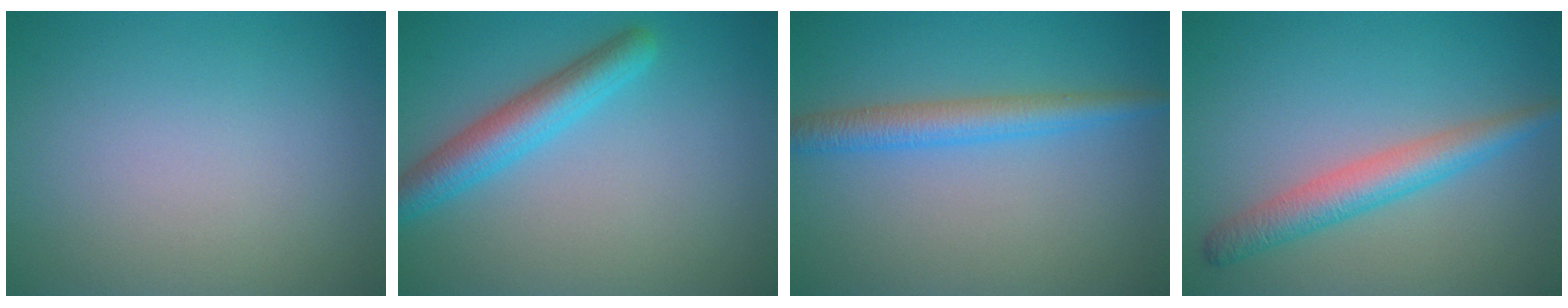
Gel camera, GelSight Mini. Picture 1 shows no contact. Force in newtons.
{"total": 4.1, "press": 4.1, "slide": 0.1}
{"total": 3.3, "press": 3.3, "slide": 0.1}
{"total": 3.8, "press": 3.8, "slide": 0.3}